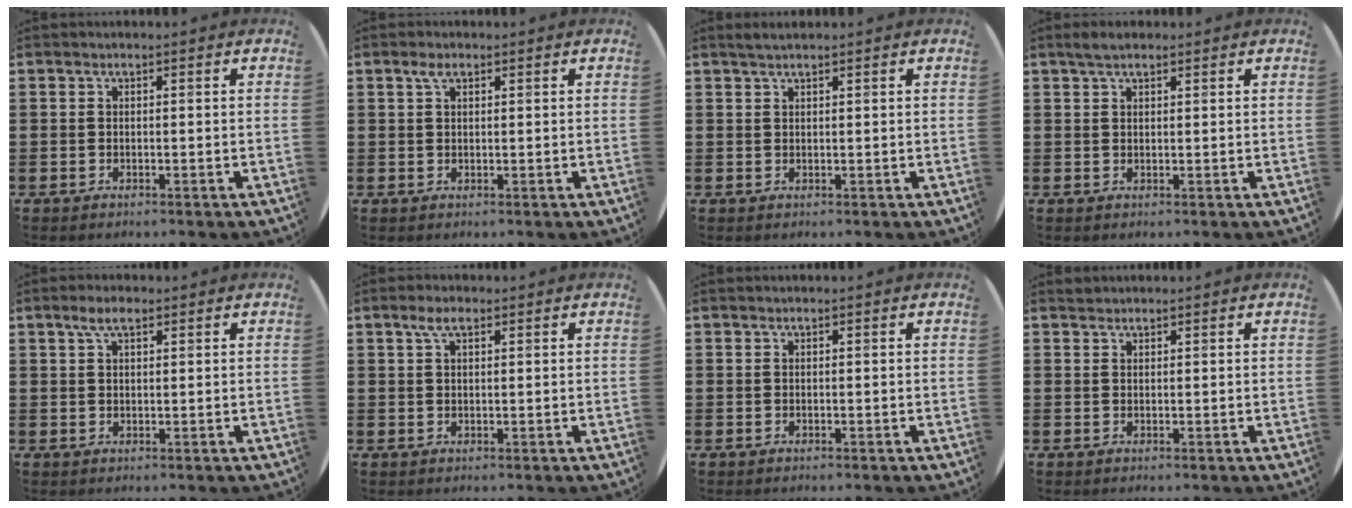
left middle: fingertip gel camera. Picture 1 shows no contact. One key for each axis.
{"total": 1.6, "fx": 1.0, "fy": 0.9, "fz": 1.0, "tx": -0.015, "ty": 0.002, "tz": 0.016}
{"total": 1.1, "fx": 0.9, "fy": 0.0, "fz": 0.5, "tx": -0.010, "ty": 0.002, "tz": 0.017}
{"total": 2.0, "fx": 1.6, "fy": 0.6, "fz": 1.0, "tx": -0.015, "ty": 0.002, "tz": 0.026}
{"total": 3.1, "fx": 2.1, "fy": 1.2, "fz": 2.0, "tx": -0.034, "ty": 0.004, "tz": 0.035}
{"total": 2.7, "fx": 1.7, "fy": 1.1, "fz": 1.8, "tx": -0.031, "ty": 0.004, "tz": 0.028}
{"total": 0.0}
{"total": 0.7, "fx": 0.7, "fy": 0.1, "fz": -0.1, "tx": 0.002, "ty": 0.003, "tz": 0.014}